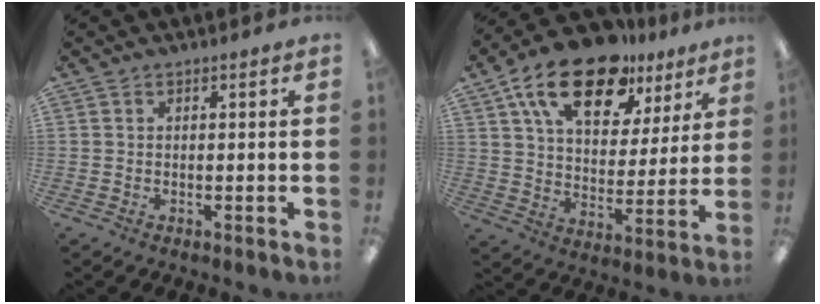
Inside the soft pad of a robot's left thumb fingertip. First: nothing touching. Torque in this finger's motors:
{"motor_torque": [0.39, 0.52, 1.63, -1.14, 0.35]}